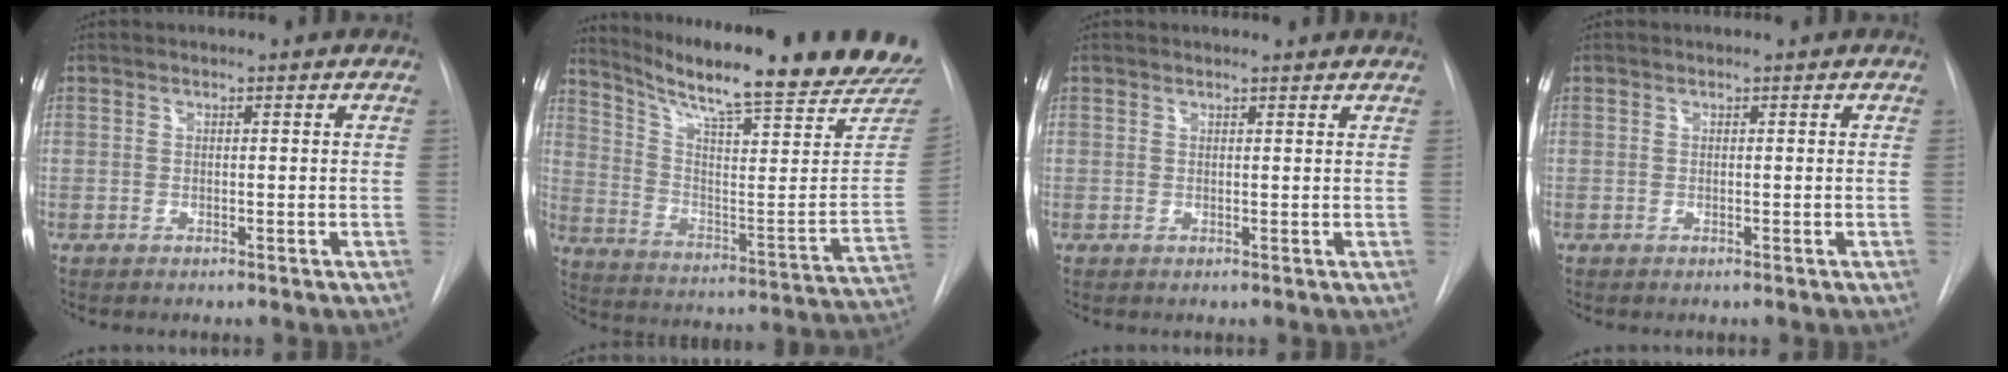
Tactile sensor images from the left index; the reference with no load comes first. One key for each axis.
{"total": 26.7, "fx": 23.0, "fy": 1.8, "fz": 13.4, "tx": -0.216, "ty": -0.084, "tz": 0.310}
{"total": 3.1, "fx": 3.1, "fy": 0.2, "fz": 0.5, "tx": -0.013, "ty": 0.004, "tz": 0.027}
{"total": 0.0}